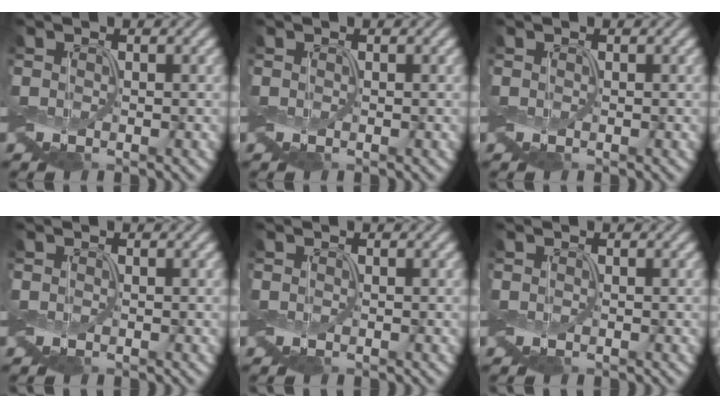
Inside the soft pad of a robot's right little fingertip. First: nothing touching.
{"total": 0.0}
{"total": 0.0}
{"total": 0.0}
{"total": 0.0}
{"total": 0.0}